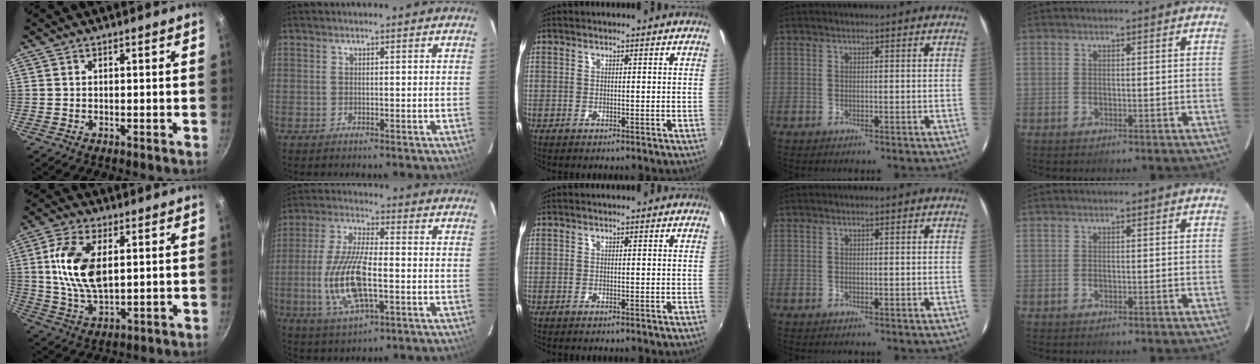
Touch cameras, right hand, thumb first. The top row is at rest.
{"thumb": {"total": 13.0, "force": [2.6, 6.9, 10.7], "torque": [-0.199, -0.005, 0.051]}, "index": {"total": 14.9, "force": [-3.2, 5.3, 13.6], "torque": [-0.285, -0.007, -0.058]}}